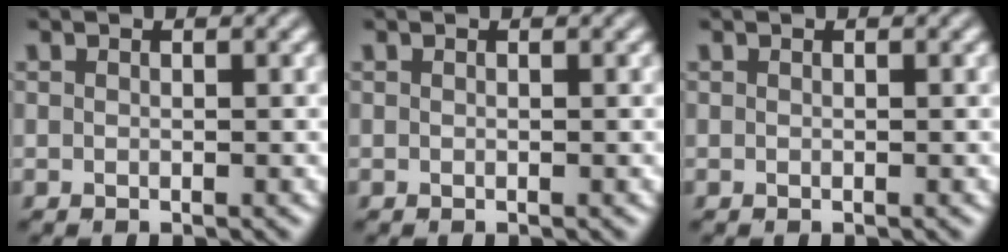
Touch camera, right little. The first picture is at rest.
{"total": 0.0}
{"total": 0.0}